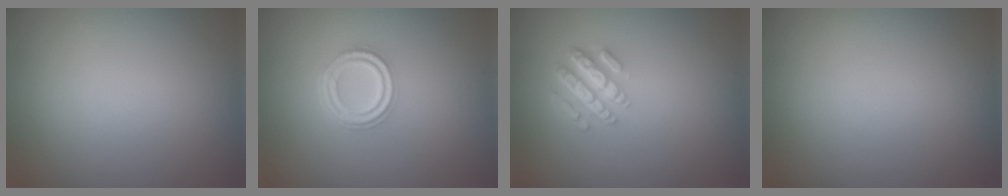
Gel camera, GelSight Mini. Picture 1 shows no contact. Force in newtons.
{"total": 3.5, "press": 2.7, "slide": 2.3}
{"total": 4.3, "press": 3.2, "slide": 2.9}
{"total": 0.0}